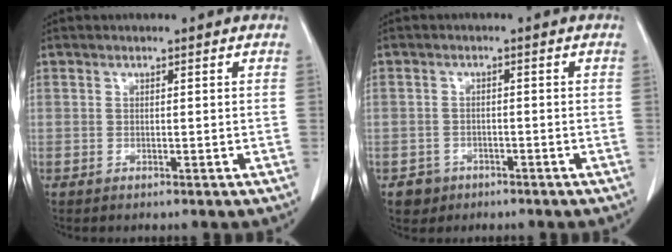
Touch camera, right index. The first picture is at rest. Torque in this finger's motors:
{"motor_torque": [-0.42, -0.33, -0.48, -0.10]}